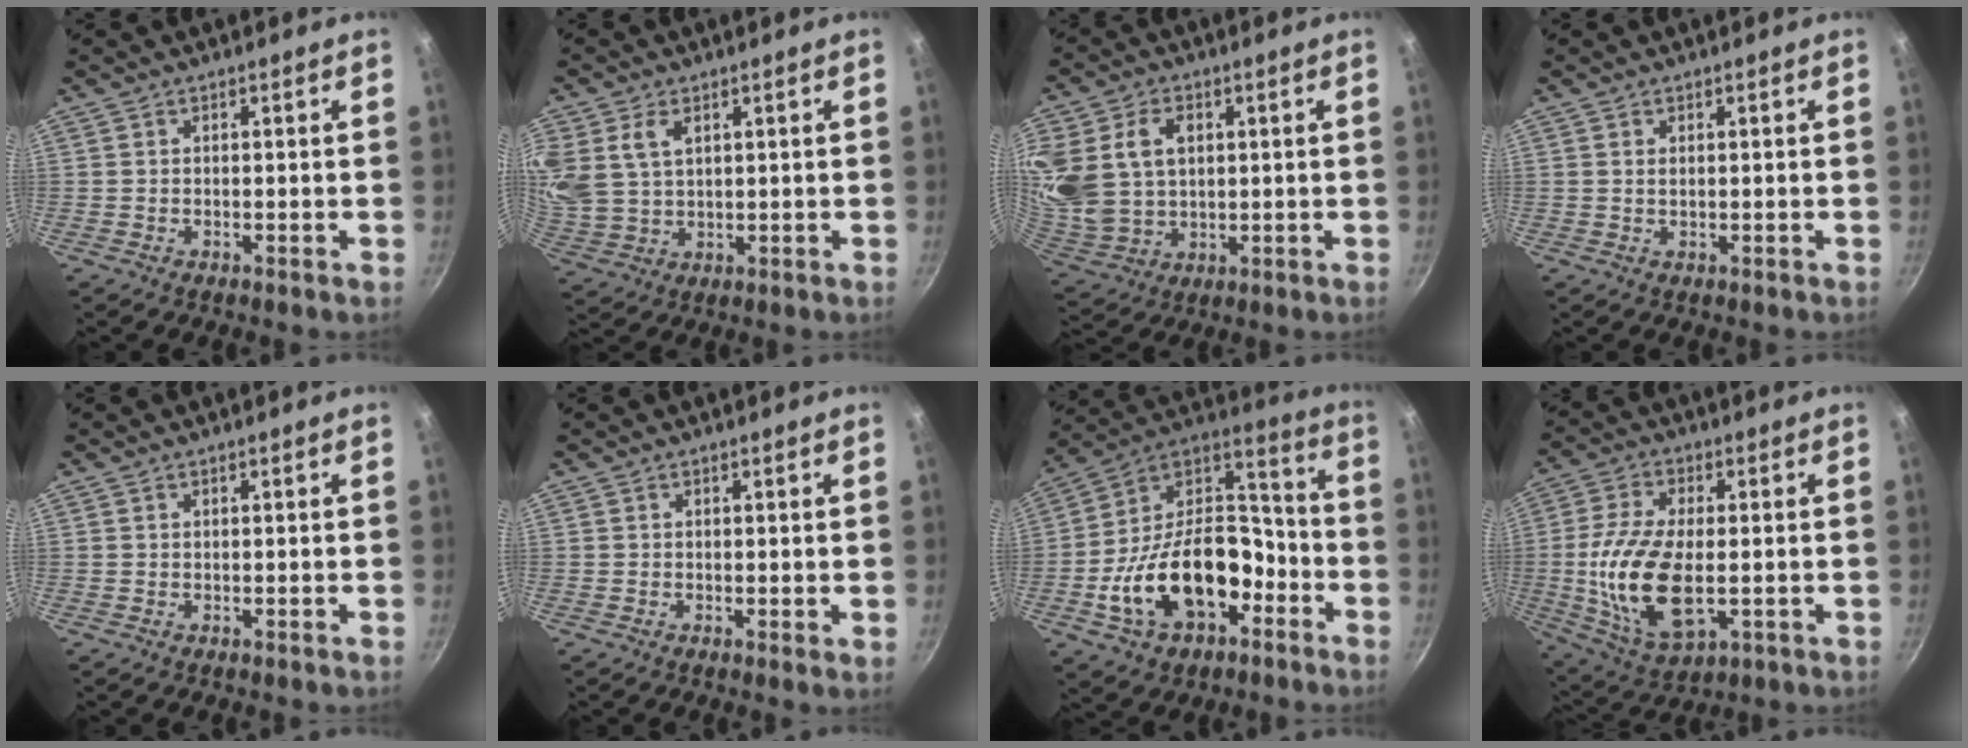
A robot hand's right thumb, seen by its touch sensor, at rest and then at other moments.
{"total": 9.3, "force": [3.6, 6.1, 6.0], "torque": [-0.124, -0.007, 0.077]}
{"total": 19.2, "force": [4.7, 14.2, 12.0], "torque": [-0.270, 0.002, 0.103]}
{"total": 0.9, "force": [0.2, 0.5, 0.8], "torque": [-0.013, 0.001, 0.003]}
{"total": 0.0}
{"total": 0.8, "force": [0.1, -0.7, -0.2], "torque": [0.004, -0.008, 0.000]}
{"total": 21.8, "force": [-8.2, 13.2, 15.4], "torque": [-0.237, 0.077, -0.133]}
{"total": 16.4, "force": [-1.7, 8.3, 14.0], "torque": [-0.278, -0.005, -0.027]}